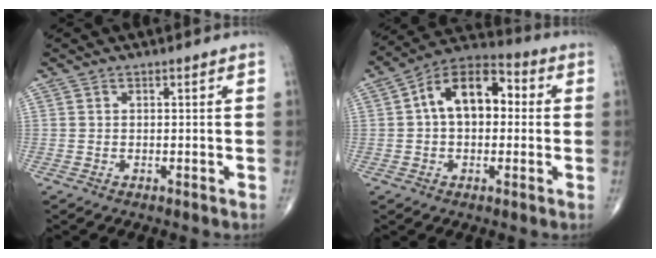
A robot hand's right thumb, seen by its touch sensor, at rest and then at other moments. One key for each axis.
{"total": 13.1, "fx": 1.6, "fy": 8.1, "fz": 10.2, "tx": -0.142, "ty": 0.037, "tz": 0.012}